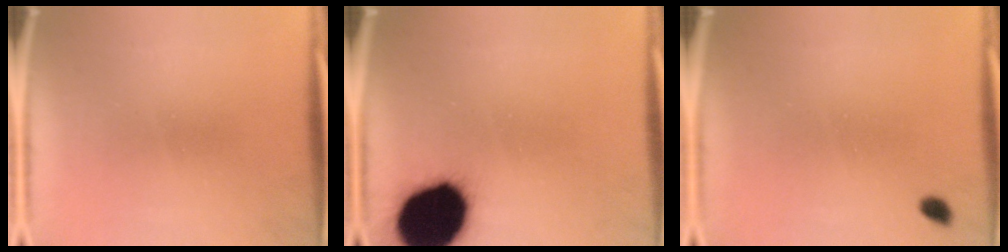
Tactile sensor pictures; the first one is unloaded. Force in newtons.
{"total": 17.9}
{"total": 1.3}